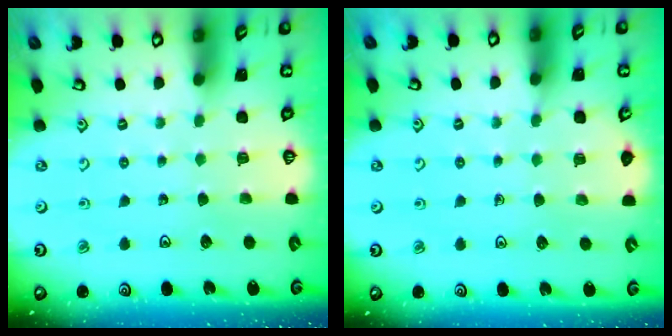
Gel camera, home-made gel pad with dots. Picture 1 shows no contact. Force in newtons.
{"total": 4.8, "press": 4.3, "slide": 2.2}